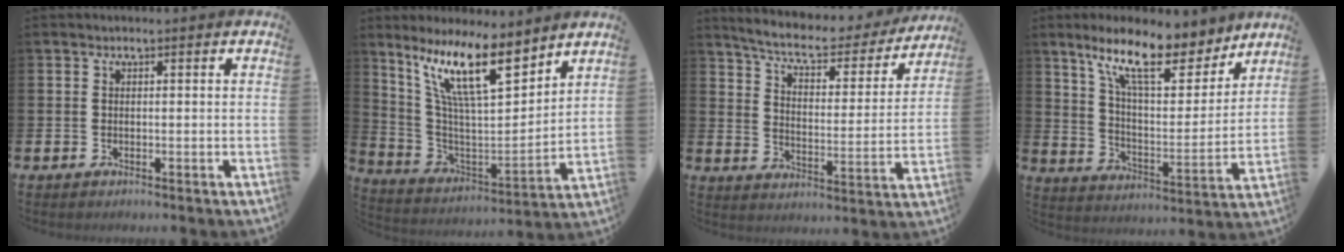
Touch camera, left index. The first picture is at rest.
{"total": 13.5, "force": [9.2, 3.5, 9.2], "torque": [-0.201, -0.041, 0.162]}
{"total": 7.3, "force": [6.6, 1.6, 2.8], "torque": [-0.083, -0.043, 0.108]}
{"total": 13.3, "force": [10.3, 4.3, 7.3], "torque": [-0.159, -0.050, 0.180]}